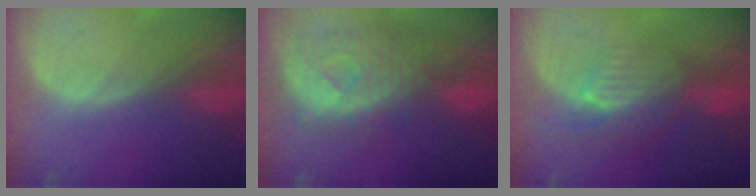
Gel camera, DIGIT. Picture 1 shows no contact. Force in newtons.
{"total": 10.6, "press": 9.5, "slide": 4.7}
{"total": 8.1, "press": 7.2, "slide": 3.6}